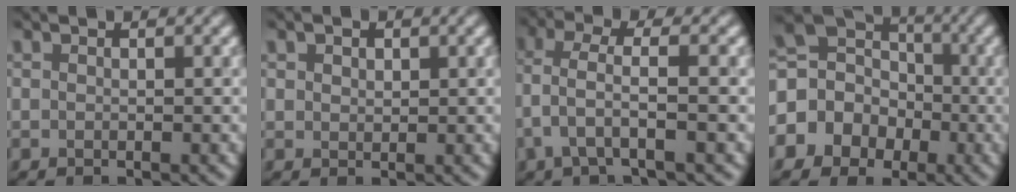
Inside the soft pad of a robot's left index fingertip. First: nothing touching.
{"total": 1.4, "force": [0.8, 0.9, 0.5], "torque": [-0.006, 0.006, 0.012]}
{"total": 3.0, "force": [-0.1, 0.8, 2.9], "torque": [-0.067, 0.012, -0.004]}
{"total": 8.1, "force": [-1.6, 7.4, 2.9], "torque": [-0.065, 0.018, -0.052]}